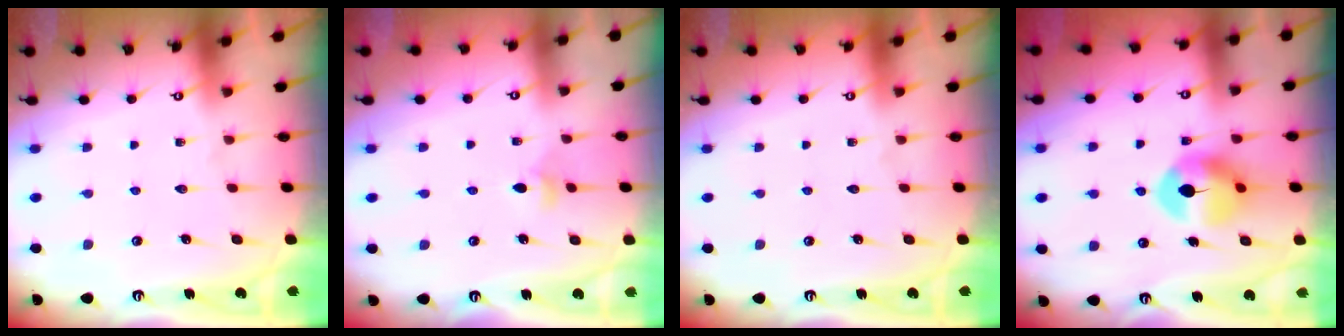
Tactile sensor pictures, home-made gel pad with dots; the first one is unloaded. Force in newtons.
{"total": 3.7, "press": 3.6, "slide": 0.8}
{"total": 0.0}
{"total": 8.5, "press": 8.5, "slide": 0.2}